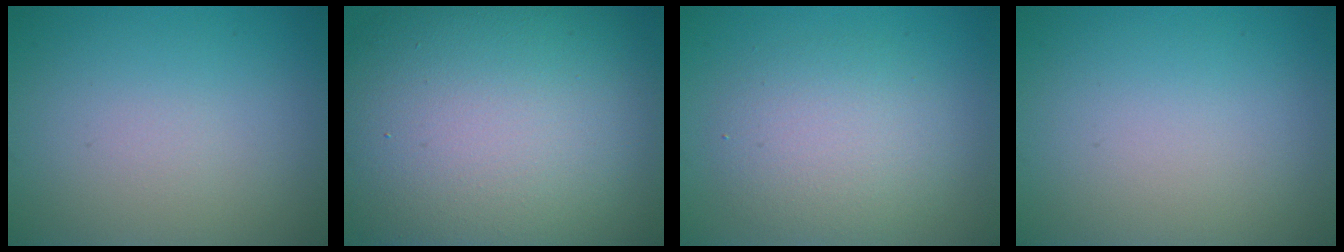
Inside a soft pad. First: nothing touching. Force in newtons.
{"total": 17.8, "press": 17.7, "slide": 1.1}
{"total": 4.2, "press": 4.2, "slide": 0.3}
{"total": 0.0}